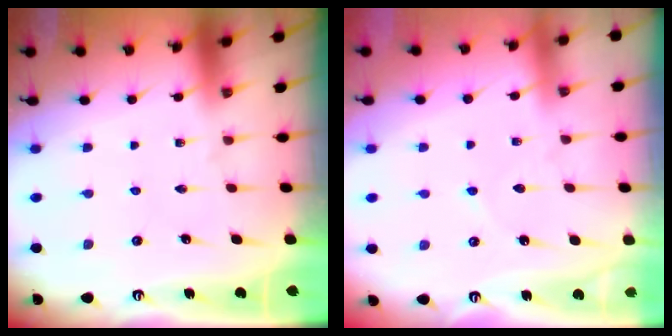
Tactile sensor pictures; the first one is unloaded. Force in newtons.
{"total": 2.4, "press": 2.4, "slide": 0.4}